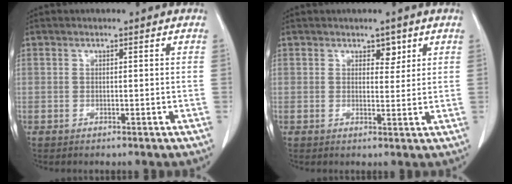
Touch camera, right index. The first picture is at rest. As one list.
[{"total": 2.3, "force": [1.4, 1.4, 1.2], "torque": [-0.010, -0.003, 0.020]}]